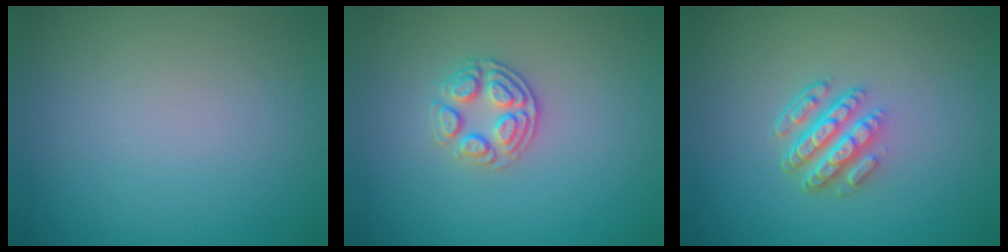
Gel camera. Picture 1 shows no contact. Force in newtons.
{"total": 2.6, "press": 2.5, "slide": 0.9}
{"total": 4.6, "press": 3.2, "slide": 3.3}